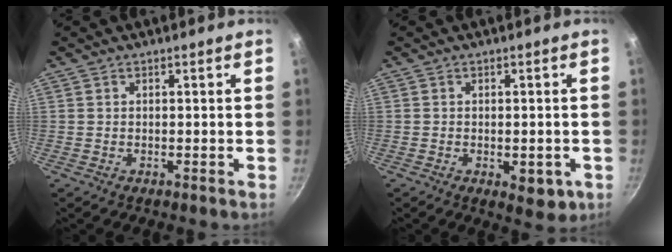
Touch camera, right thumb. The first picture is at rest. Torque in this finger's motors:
{"motor_torque": [-0.29, 0.31, -0.14, 0.03, 0.10]}